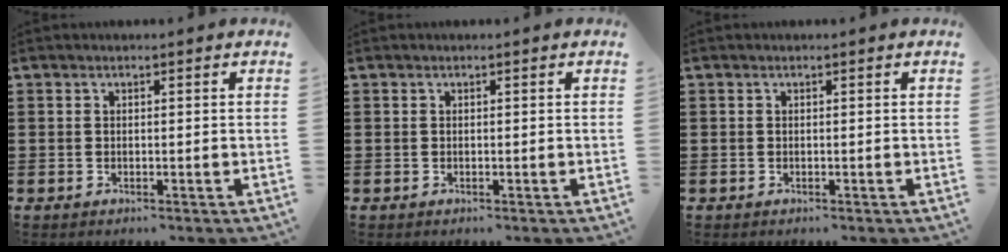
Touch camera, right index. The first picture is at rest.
{"total": 0.0}
{"total": 0.0}